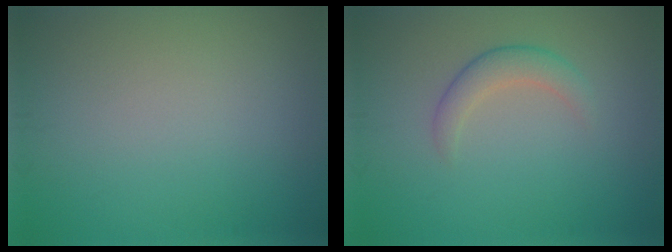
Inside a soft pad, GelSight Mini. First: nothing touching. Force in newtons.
{"total": 2.3, "press": 2.3, "slide": 0.1}